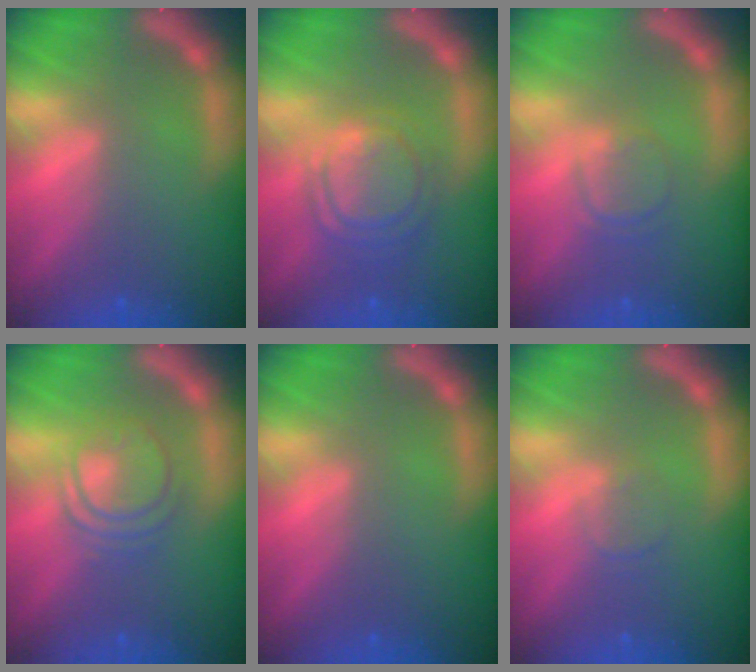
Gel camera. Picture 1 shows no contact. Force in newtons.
{"total": 6.1}
{"total": 2.4}
{"total": 5.0}
{"total": 0.0}
{"total": 1.4}